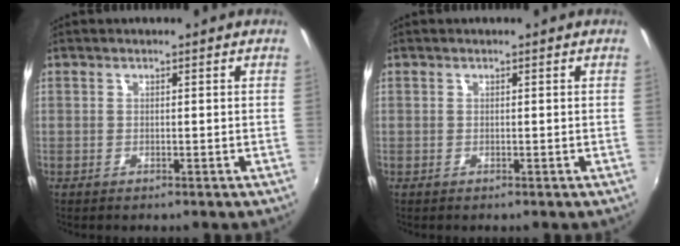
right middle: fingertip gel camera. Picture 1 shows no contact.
{"total": 0.0}